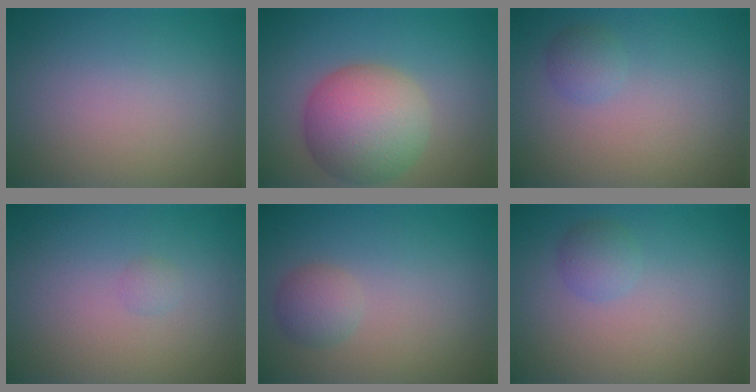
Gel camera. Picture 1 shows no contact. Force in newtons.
{"total": 7.5, "press": 7.5, "slide": 0.1}
{"total": 1.3, "press": 1.3, "slide": 0.1}
{"total": 0.6, "press": 0.6, "slide": 0.1}
{"total": 1.8, "press": 1.8, "slide": 0.0}
{"total": 1.5, "press": 1.5, "slide": 0.1}